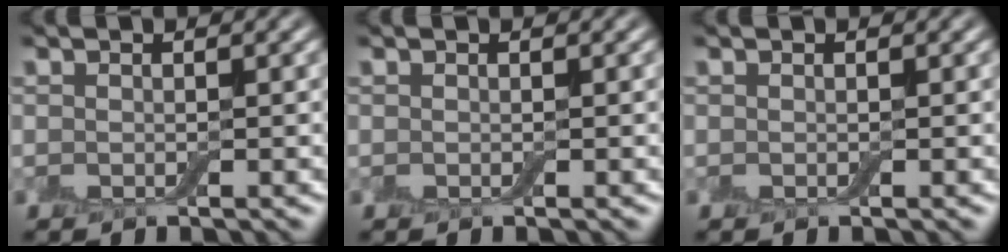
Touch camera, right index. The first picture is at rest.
{"total": 0.0}
{"total": 0.0}